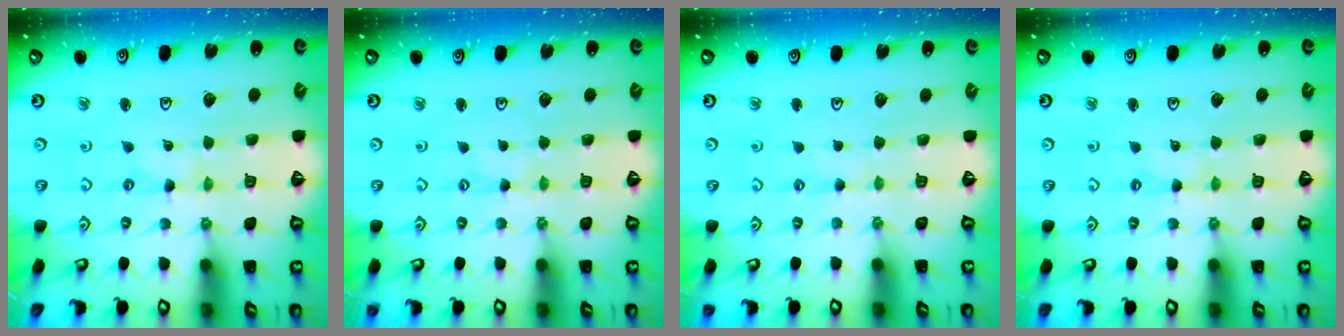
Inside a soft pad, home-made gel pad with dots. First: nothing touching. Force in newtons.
{"total": 0.0}
{"total": 1.3, "press": 1.2, "slide": 0.3}
{"total": 1.1, "press": 1.0, "slide": 0.3}